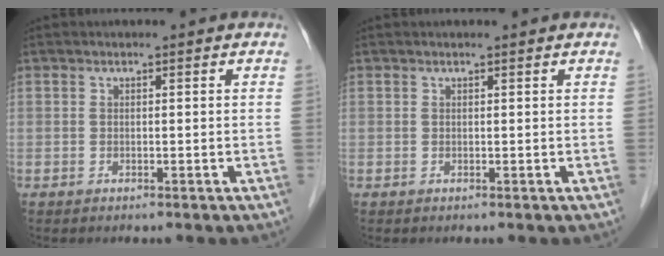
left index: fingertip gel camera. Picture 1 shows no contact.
{"total": 1.0, "force": [0.9, 0.0, 0.4], "torque": [-0.007, 0.010, 0.016]}